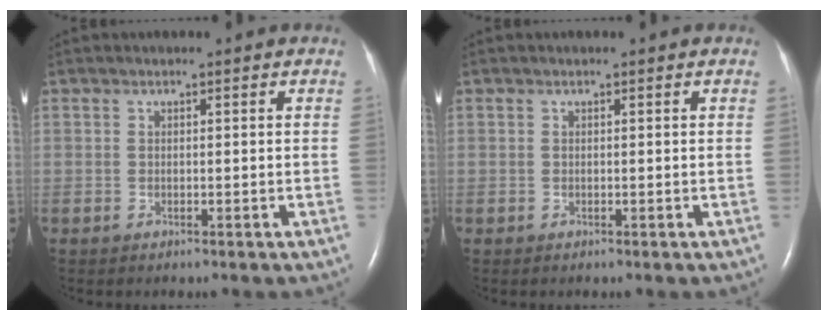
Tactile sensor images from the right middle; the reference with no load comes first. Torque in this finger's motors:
{"motor_torque": [-0.06, 0.06, -0.02, 0.00]}